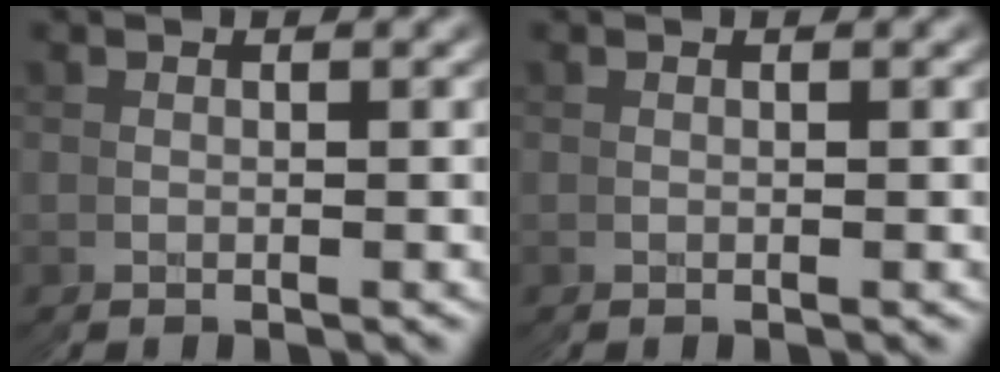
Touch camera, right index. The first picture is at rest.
{"total": 0.0}